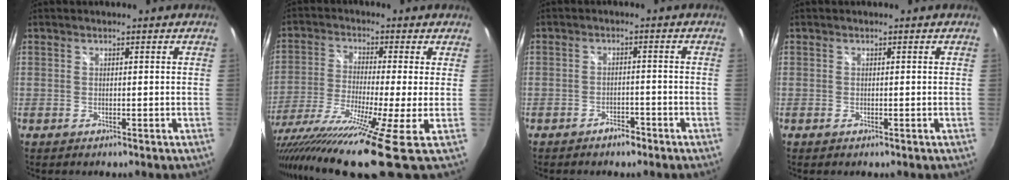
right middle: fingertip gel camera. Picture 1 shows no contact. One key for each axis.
{"total": 20.3, "fx": -13.2, "fy": -0.2, "fz": 15.4, "tx": -0.285, "ty": -0.093, "tz": -0.226}
{"total": 2.7, "fx": -2.2, "fy": 1.3, "fz": 0.9, "tx": -0.020, "ty": 0.005, "tz": -0.029}
{"total": 0.0}